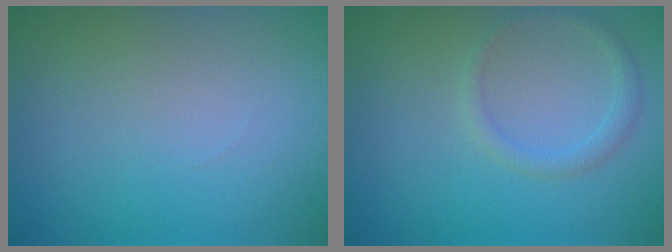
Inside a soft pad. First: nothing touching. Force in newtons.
{"total": 1.4, "press": 1.4, "slide": 0.0}